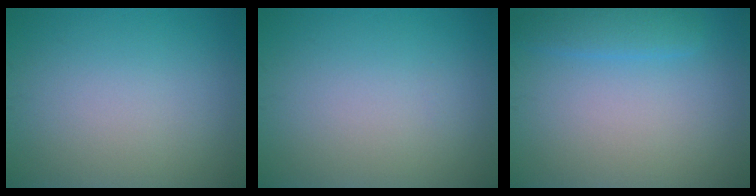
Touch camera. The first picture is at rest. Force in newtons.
{"total": 0.0}
{"total": 2.1, "press": 2.1, "slide": 0.1}